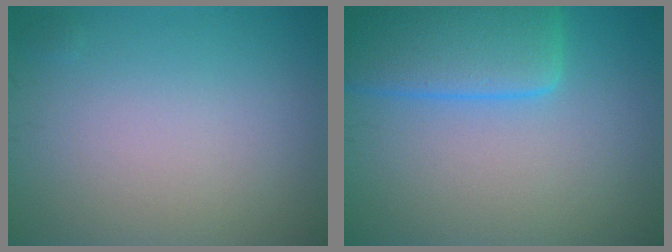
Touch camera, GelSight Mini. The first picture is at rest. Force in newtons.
{"total": 7.0, "press": 7.0, "slide": 0.4}